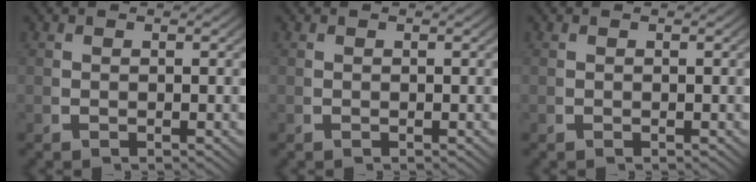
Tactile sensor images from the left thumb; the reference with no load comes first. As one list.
[{"total": 0.0}, {"total": 0.0}]